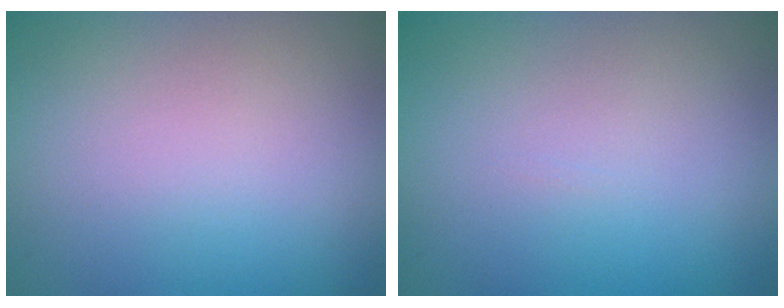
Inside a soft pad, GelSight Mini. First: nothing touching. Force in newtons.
{"total": 0.0}